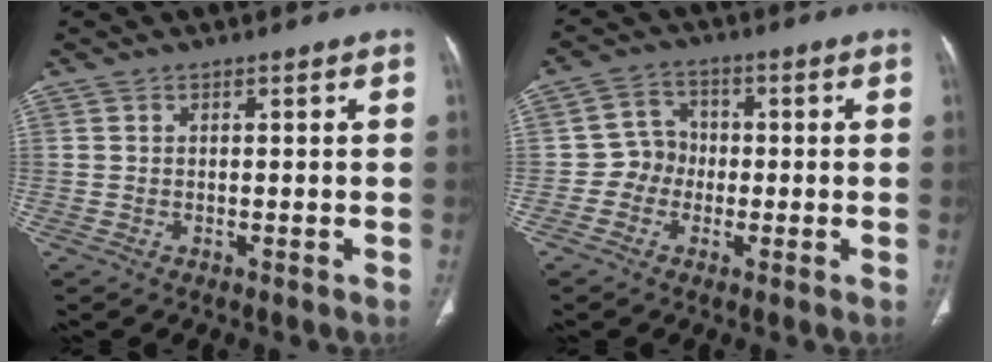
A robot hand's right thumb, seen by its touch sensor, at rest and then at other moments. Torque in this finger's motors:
{"motor_torque": [-0.10, 0.24, -0.09, 0.04, 0.04]}